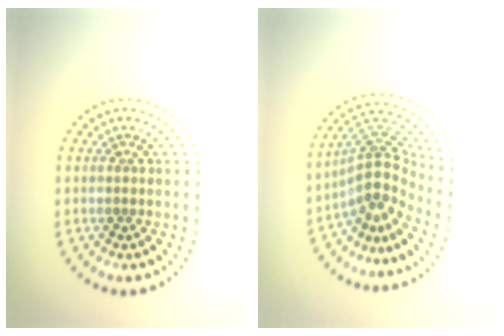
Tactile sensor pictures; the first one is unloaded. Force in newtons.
{"total": 4.2, "press": 2.9, "slide": 3.1}